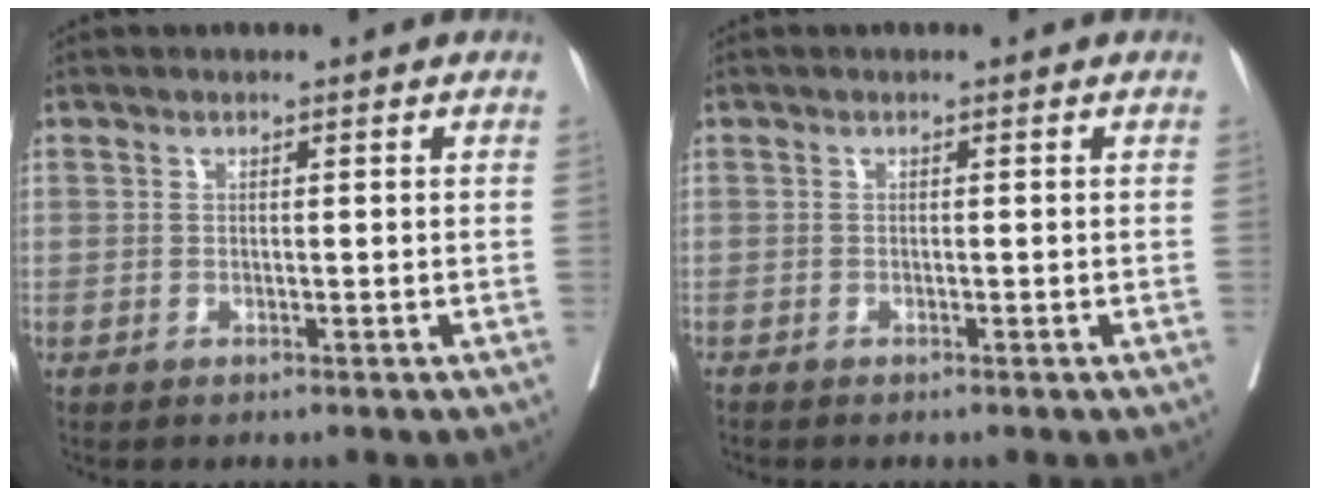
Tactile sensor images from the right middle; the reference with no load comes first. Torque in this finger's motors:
{"motor_torque": [0.23, -0.20, 0.05, 0.01]}